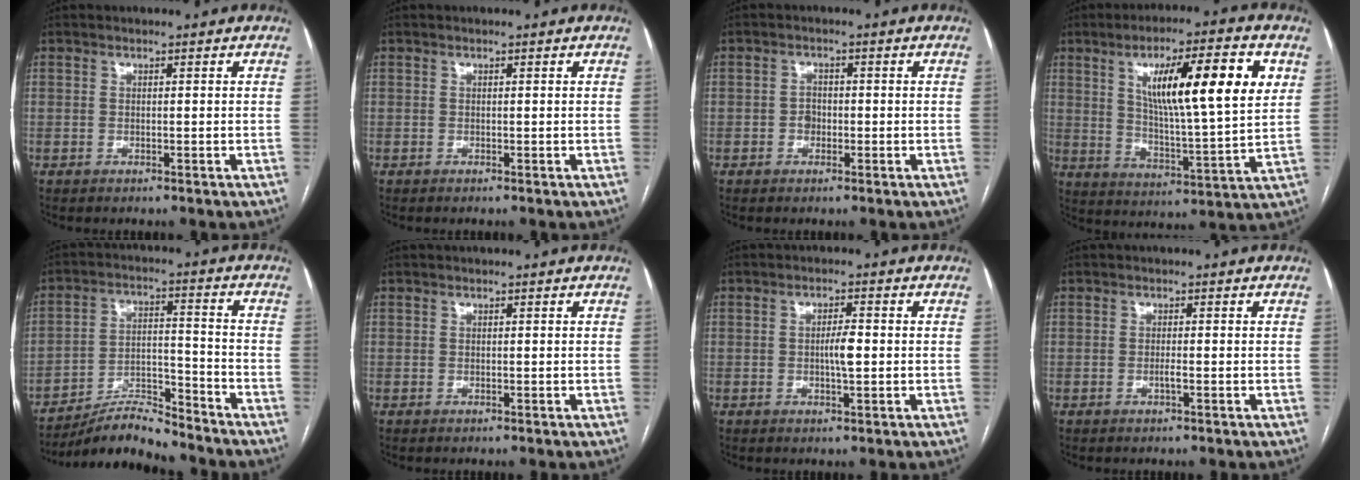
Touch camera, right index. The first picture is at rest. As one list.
[{"total": 0.0}, {"total": 1.9, "force": [-0.6, 1.5, 1.0], "torque": [-0.011, 0.007, -0.009]}, {"total": 17.3, "force": [6.0, 1.7, 16.1], "torque": [-0.260, 0.006, 0.091]}, {"total": 9.0, "force": [-8.7, 0.6, 2.1], "torque": [-0.036, 0.013, -0.154]}, {"total": 0.0}, {"total": 3.0, "force": [-0.2, 0.4, 2.9], "torque": [-0.052, 0.000, -0.004]}, {"total": 0.9, "force": [-0.4, 0.0, 0.8], "torque": [-0.017, 0.000, -0.006]}]